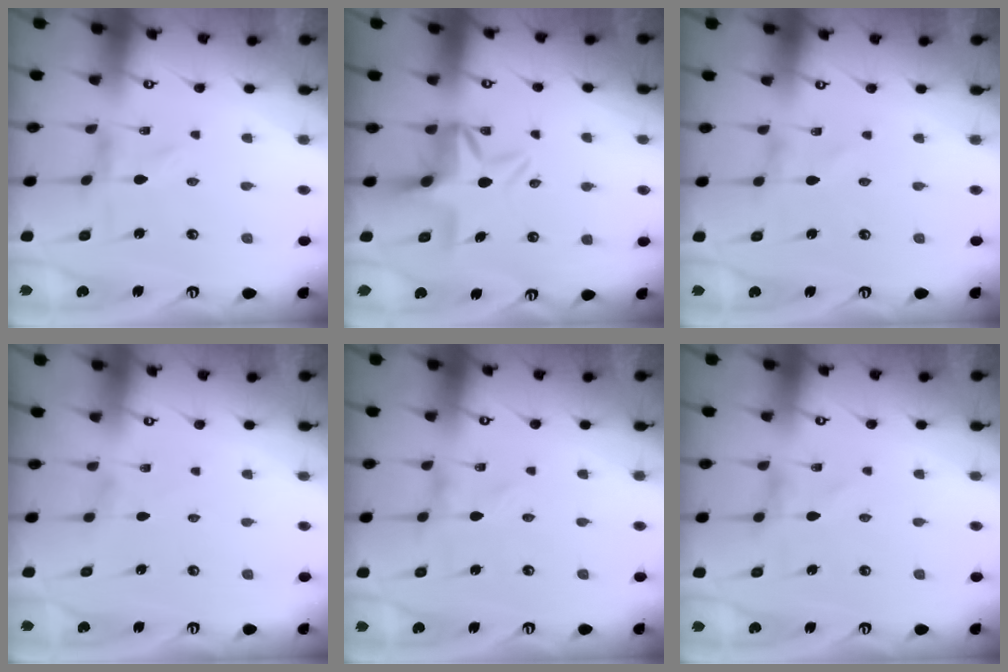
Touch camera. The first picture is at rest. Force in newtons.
{"total": 6.2, "press": 5.7, "slide": 2.5}
{"total": 0.9, "press": 0.9, "slide": 0.1}
{"total": 0.8, "press": 0.8, "slide": 0.1}
{"total": 0.0}
{"total": 2.3, "press": 2.3, "slide": 0.3}